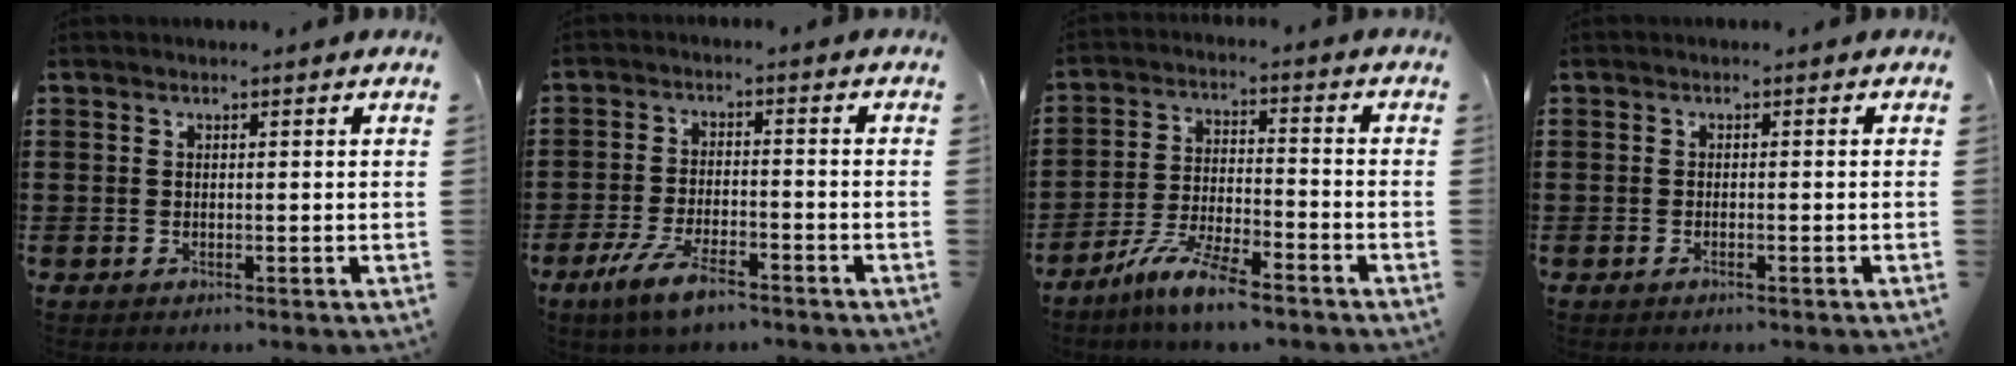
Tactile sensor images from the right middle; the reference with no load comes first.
{"total": 6.5, "force": [-4.3, 1.8, 4.6], "torque": [-0.101, -0.005, -0.080]}
{"total": 7.9, "force": [-6.5, 0.8, 4.5], "torque": [-0.103, -0.008, -0.125]}
{"total": 0.6, "force": [-0.3, 0.0, 0.5], "torque": [-0.010, -0.002, -0.006]}